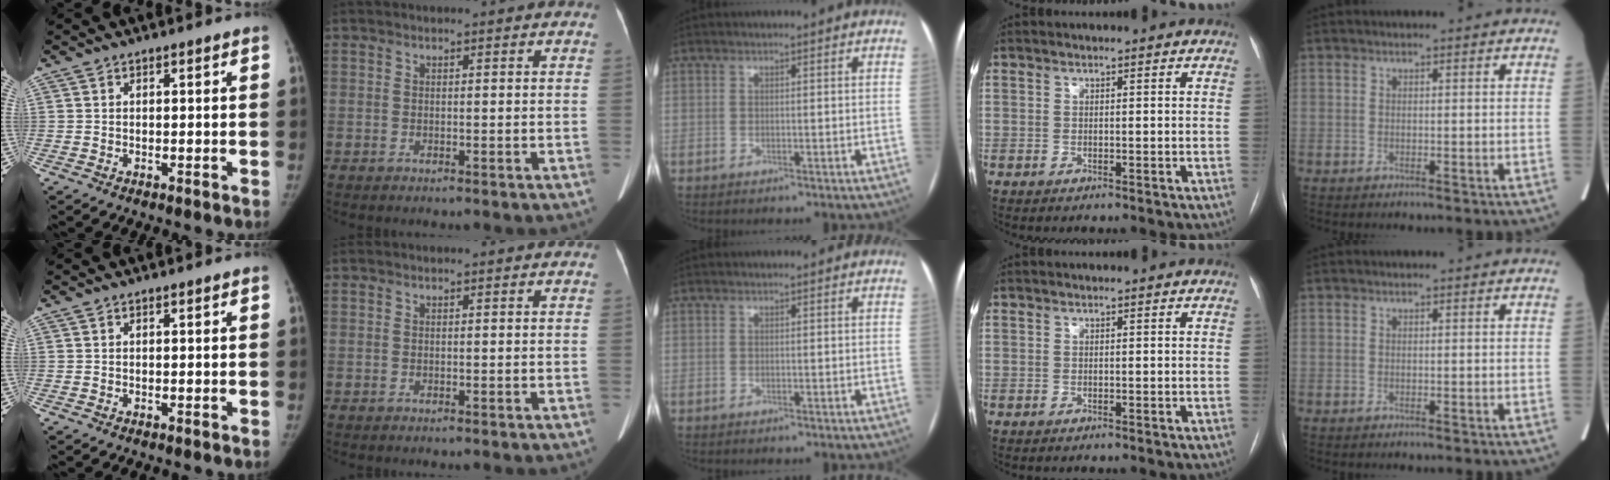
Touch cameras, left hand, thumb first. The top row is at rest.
{}